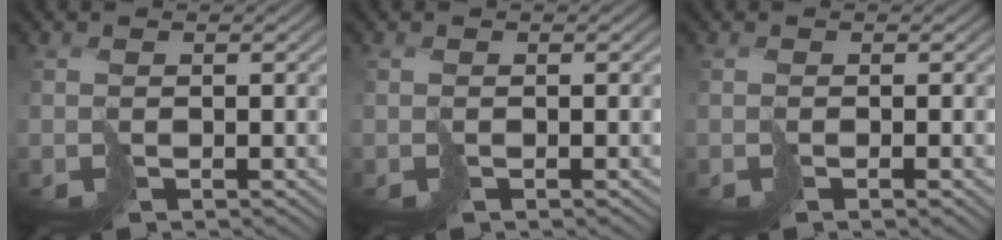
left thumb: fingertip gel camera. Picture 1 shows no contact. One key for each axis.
{"total": 0.0}
{"total": 1.7, "fx": -0.5, "fy": 0.2, "fz": 1.6, "tx": -0.024, "ty": -0.002, "tz": -0.011}